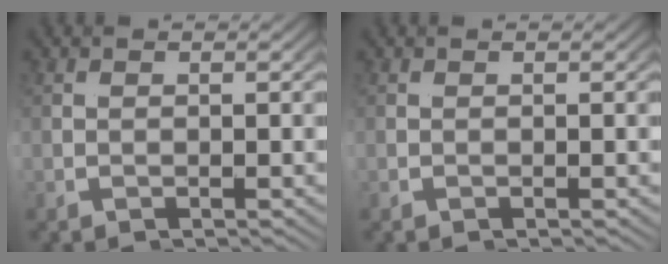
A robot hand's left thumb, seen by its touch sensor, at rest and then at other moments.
{"total": 0.0}